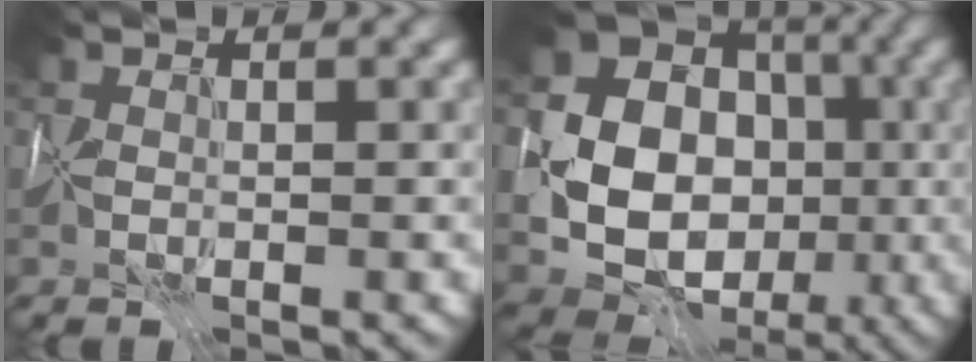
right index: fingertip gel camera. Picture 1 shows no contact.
{"total": 15.9, "force": [-1.2, 14.2, 7.1], "torque": [-0.156, 0.000, -0.028]}